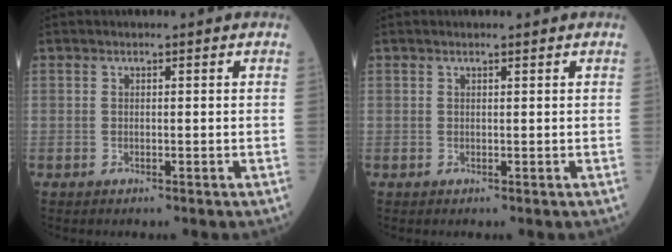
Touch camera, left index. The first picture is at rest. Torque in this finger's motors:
{"motor_torque": [-0.04, -1.03, -0.04, -0.01]}